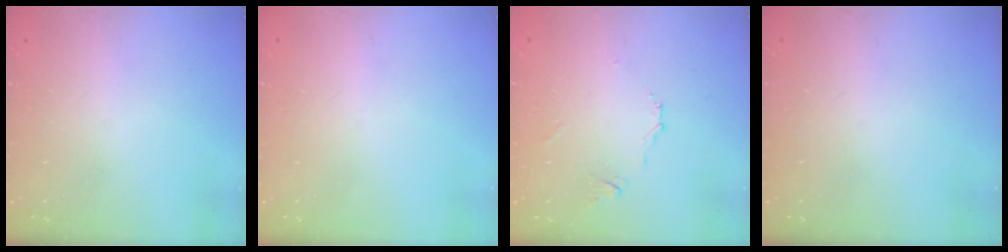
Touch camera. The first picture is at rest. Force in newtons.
{"total": 0.0}
{"total": 2.7, "press": 2.6, "slide": 0.5}
{"total": 0.0}